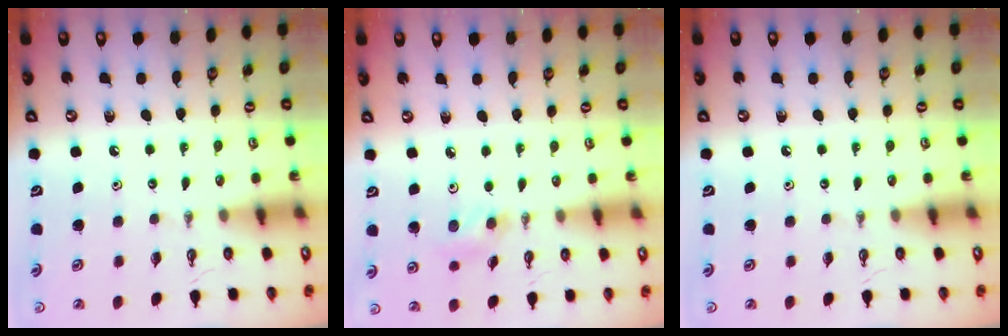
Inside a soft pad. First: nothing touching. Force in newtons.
{"total": 3.8, "press": 3.8, "slide": 0.7}
{"total": 0.0}